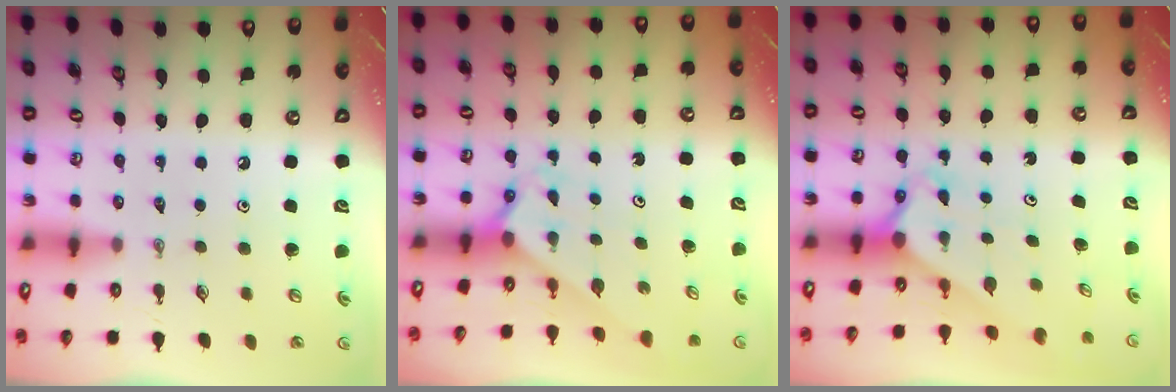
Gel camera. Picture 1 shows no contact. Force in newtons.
{"total": 1.9, "press": 1.9, "slide": 0.1}
{"total": 2.7, "press": 2.7, "slide": 0.0}